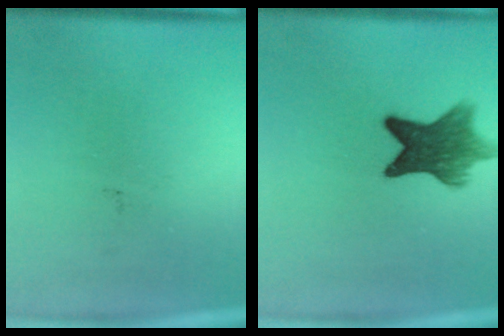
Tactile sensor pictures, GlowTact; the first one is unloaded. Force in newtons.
{"total": 9.1}